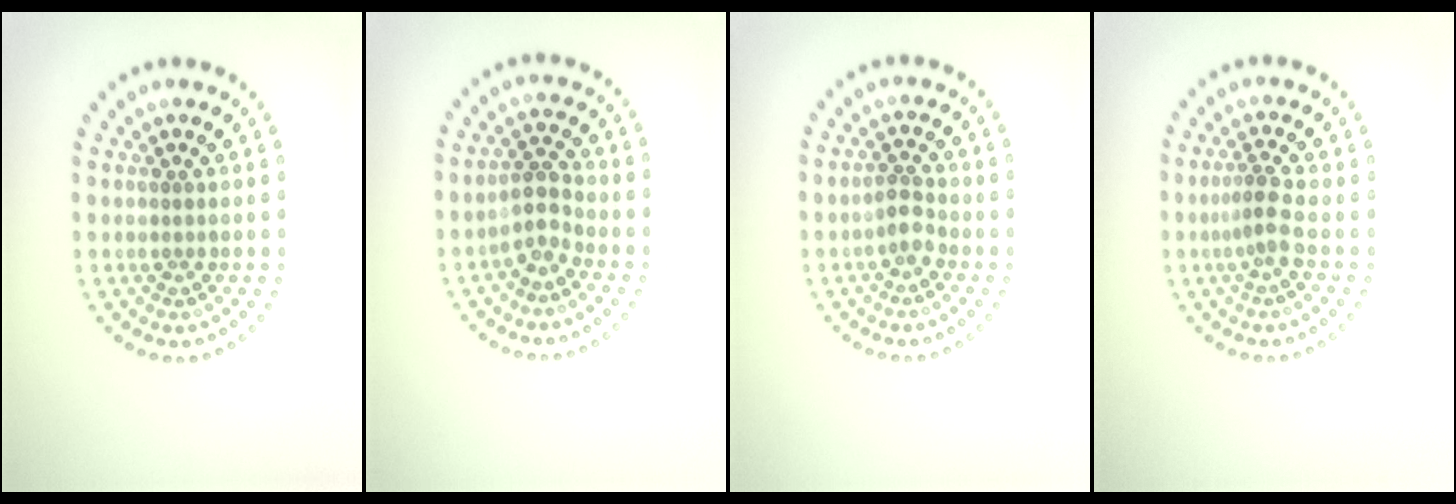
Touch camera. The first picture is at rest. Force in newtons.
{"total": 2.2, "press": 1.8, "slide": 1.3}
{"total": 1.8, "press": 1.4, "slide": 1.0}
{"total": 2.1, "press": 1.5, "slide": 1.5}